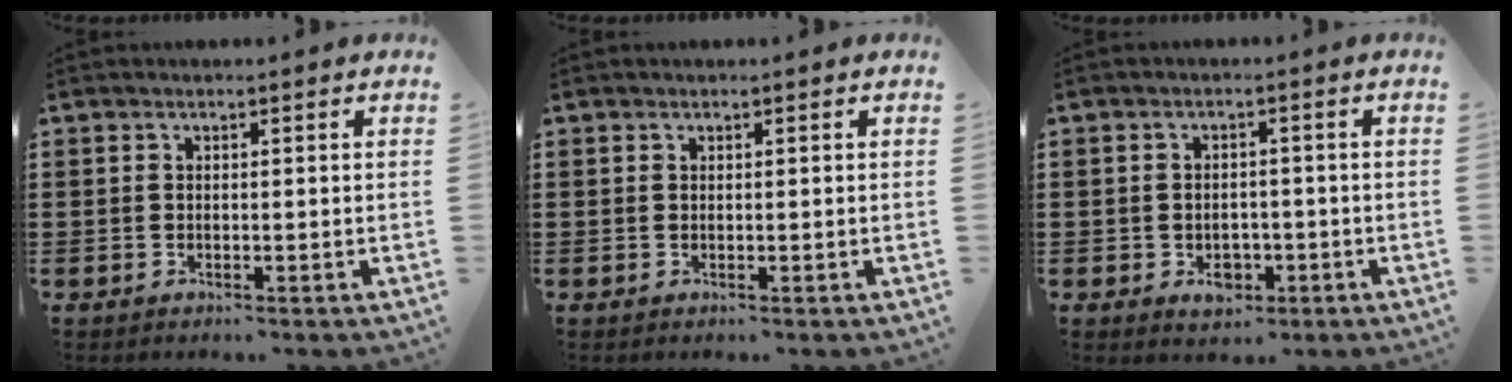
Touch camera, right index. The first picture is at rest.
{"total": 0.0}
{"total": 3.1, "force": [-1.3, 1.9, 2.0], "torque": [-0.033, -0.003, -0.025]}